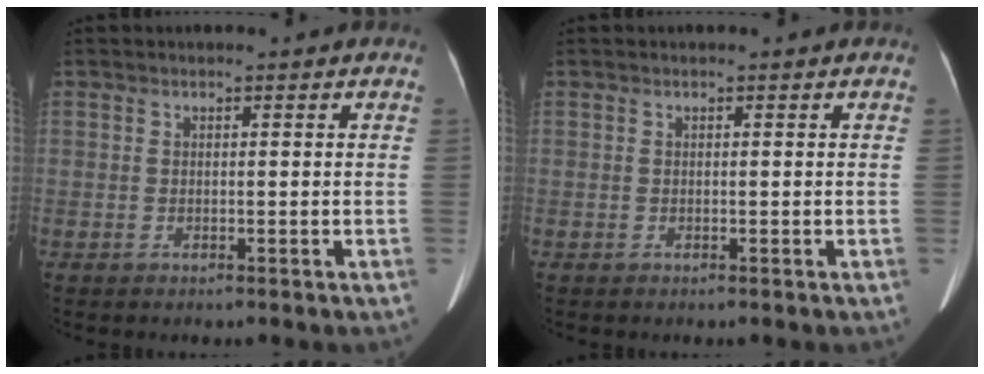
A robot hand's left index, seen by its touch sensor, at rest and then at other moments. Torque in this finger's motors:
{"motor_torque": [0.01, 0.01, 0.00, -0.01]}